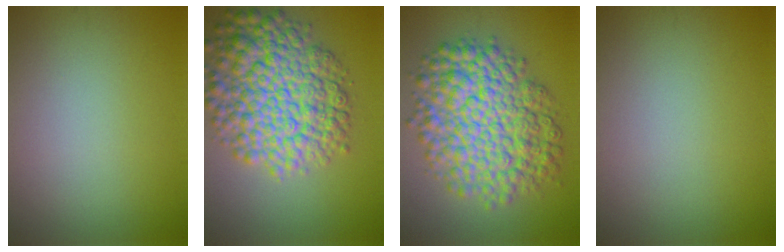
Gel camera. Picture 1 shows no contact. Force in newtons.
{"total": 9.9, "press": 9.9, "slide": 0.3}
{"total": 9.9, "press": 9.9, "slide": 0.2}
{"total": 0.0}